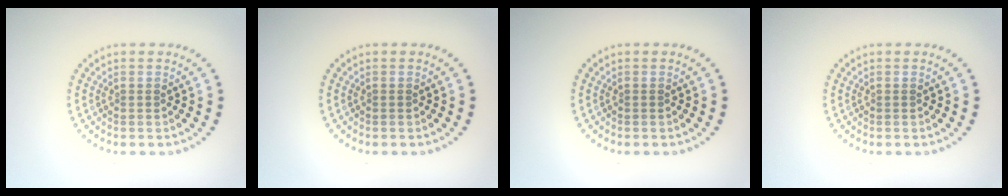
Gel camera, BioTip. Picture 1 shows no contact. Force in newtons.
{"total": 0.0}
{"total": 0.0}
{"total": 0.0}